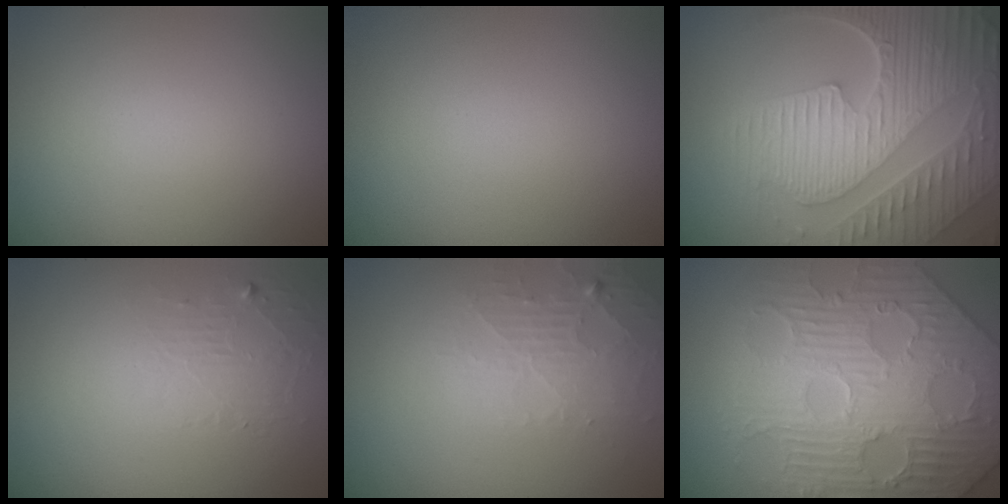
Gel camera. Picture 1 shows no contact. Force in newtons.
{"total": 0.0}
{"total": 8.8, "press": 6.4, "slide": 6.0}
{"total": 1.4, "press": 0.1, "slide": 1.4}
{"total": 2.6, "press": 2.6, "slide": 0.4}
{"total": 6.9, "press": 5.9, "slide": 3.6}